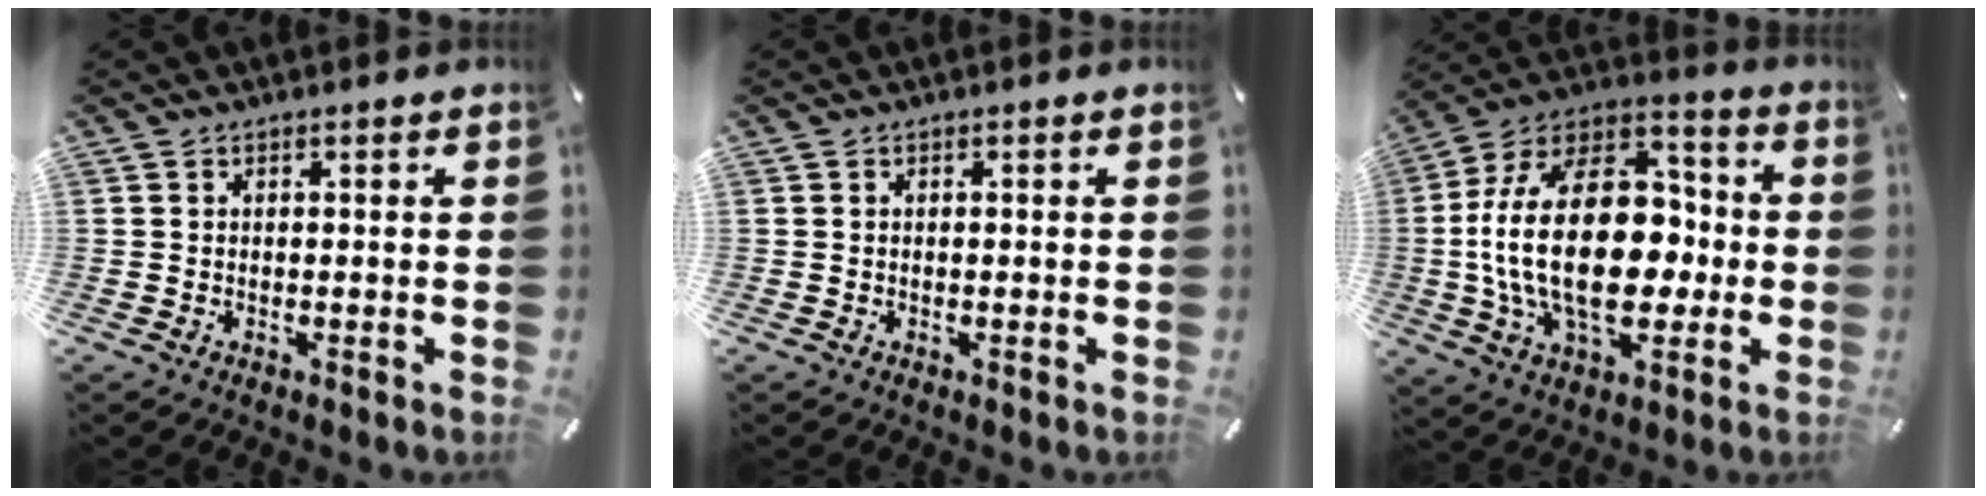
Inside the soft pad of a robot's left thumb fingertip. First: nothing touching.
{"total": 0.0}
{"total": 28.8, "force": [-1.9, 18.1, 22.3], "torque": [-0.426, 0.003, -0.027]}